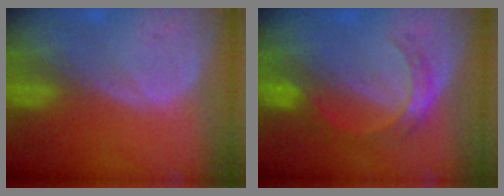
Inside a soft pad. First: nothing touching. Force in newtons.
{"total": 5.3, "press": 4.8, "slide": 2.2}